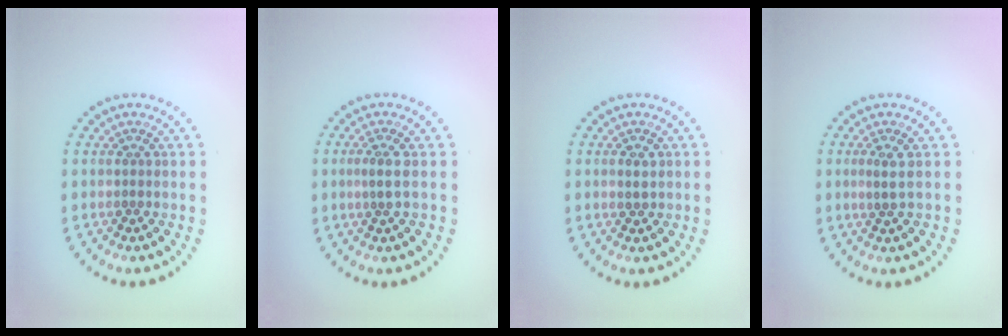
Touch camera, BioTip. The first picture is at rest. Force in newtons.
{"total": 1.6, "press": 1.3, "slide": 1.0}
{"total": 1.1, "press": 1.0, "slide": 0.2}
{"total": 1.1, "press": 0.8, "slide": 0.8}